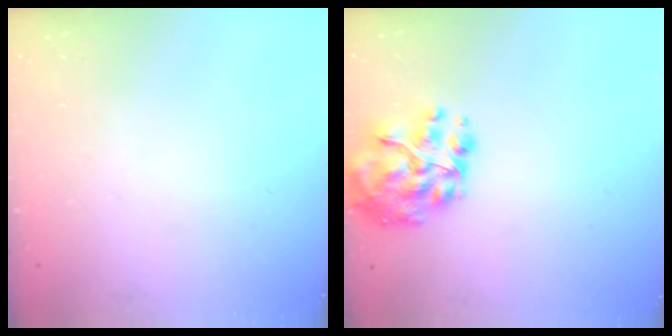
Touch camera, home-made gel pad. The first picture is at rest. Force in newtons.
{"total": 13.7, "press": 13.2, "slide": 3.6}